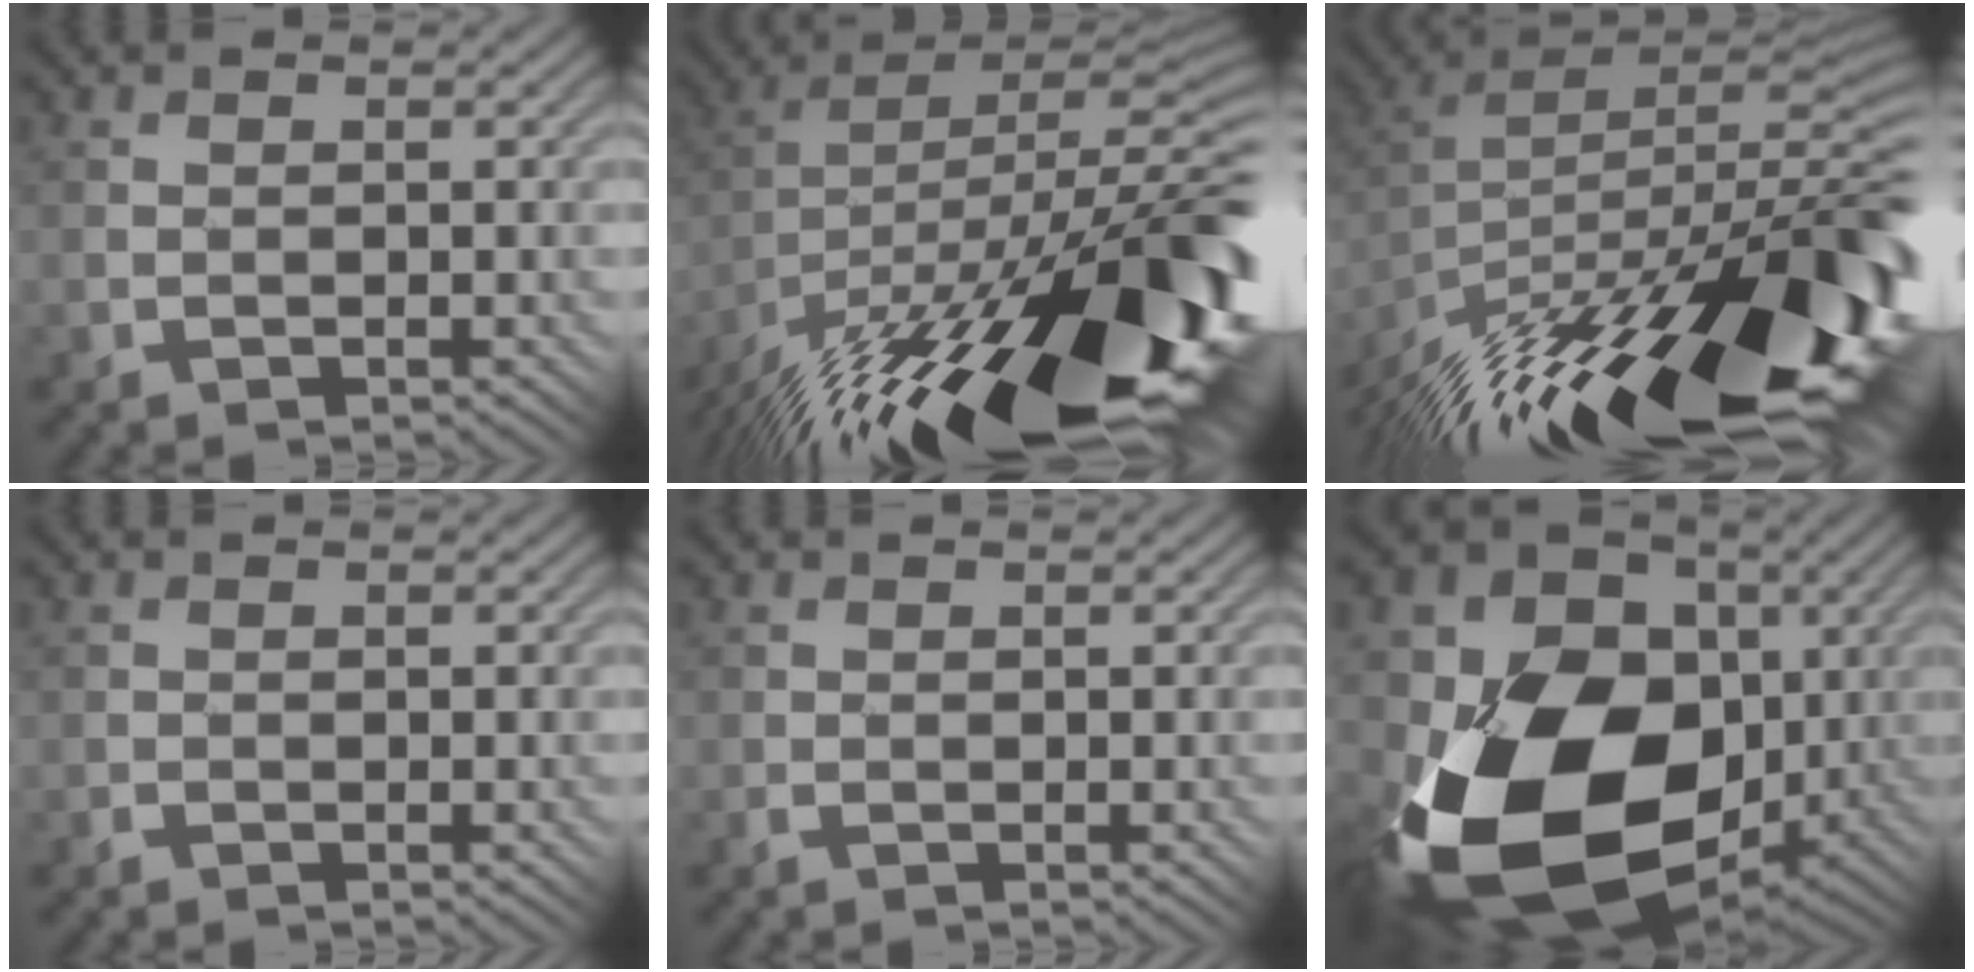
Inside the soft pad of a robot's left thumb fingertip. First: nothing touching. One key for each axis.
{"total": 20.1, "fx": -12.3, "fy": 5.6, "fz": 14.9, "tx": -0.193, "ty": -0.007, "tz": -0.188}
{"total": 18.5, "fx": -12.0, "fy": 5.0, "fz": 13.1, "tx": -0.172, "ty": 0.010, "tz": -0.191}
{"total": 0.6, "fx": -0.3, "fy": 0.4, "fz": -0.2, "tx": 0.006, "ty": -0.001, "tz": -0.009}
{"total": 0.6, "fx": -0.3, "fy": 0.5, "fz": 0.1, "tx": -0.005, "ty": -0.002, "tz": -0.009}
{"total": 18.6, "fx": -3.8, "fy": 13.8, "fz": 11.9, "tx": -0.253, "ty": -0.034, "tz": -0.055}